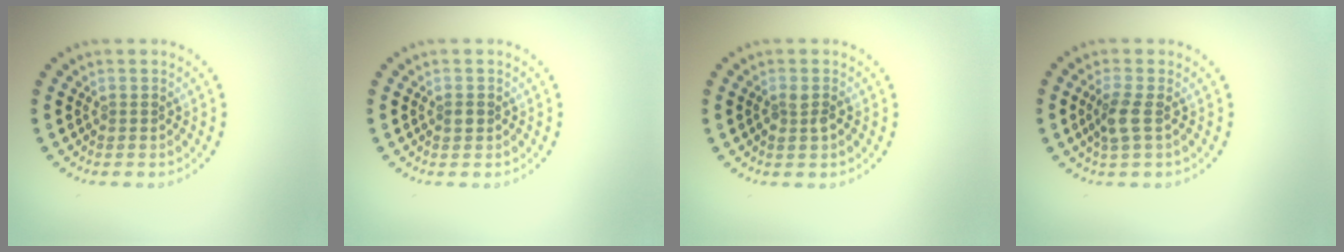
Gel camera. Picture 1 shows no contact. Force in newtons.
{"total": 0.9, "press": 0.9, "slide": 0.1}
{"total": 1.0, "press": 1.0, "slide": 0.3}
{"total": 2.0, "press": 1.8, "slide": 1.0}